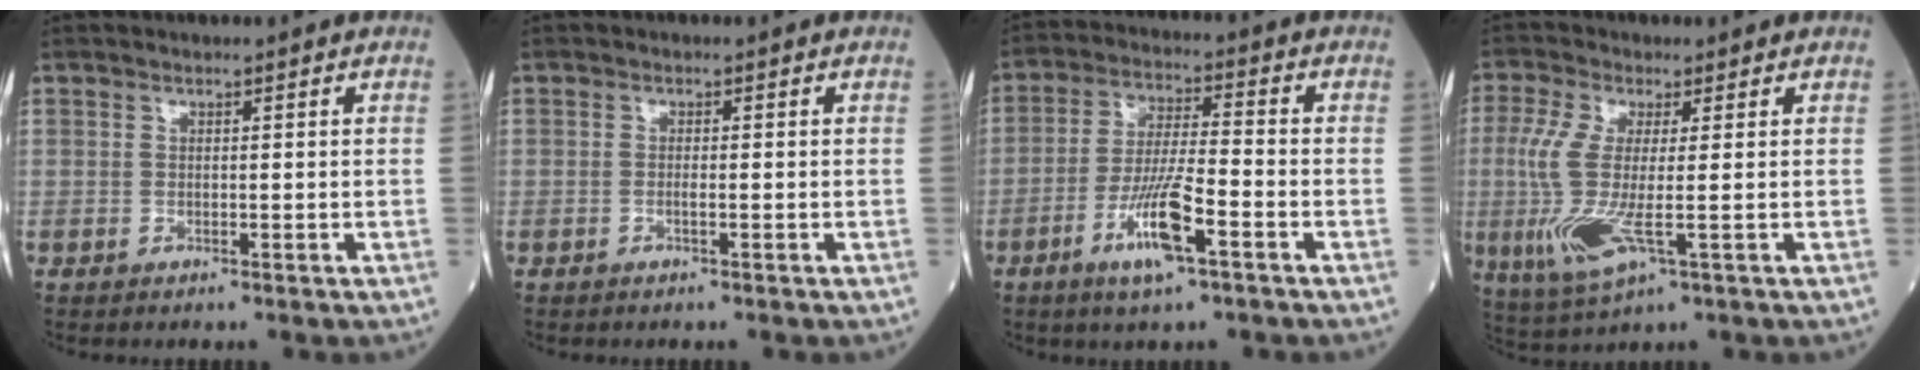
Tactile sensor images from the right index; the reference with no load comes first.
{"total": 0.8, "force": [-0.4, 0.0, 0.7], "torque": [-0.013, 0.000, -0.009]}
{"total": 9.5, "force": [-4.6, 0.9, 8.3], "torque": [-0.160, -0.010, -0.085]}
{"total": 9.4, "force": [-1.3, 1.9, 9.1], "torque": [-0.219, -0.021, -0.027]}